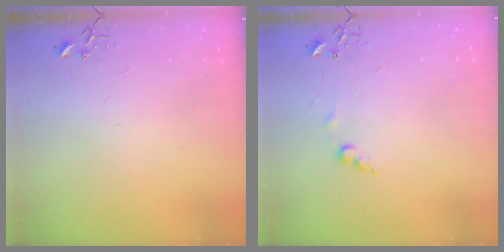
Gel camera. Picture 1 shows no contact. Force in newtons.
{"total": 6.5, "press": 6.5, "slide": 0.1}